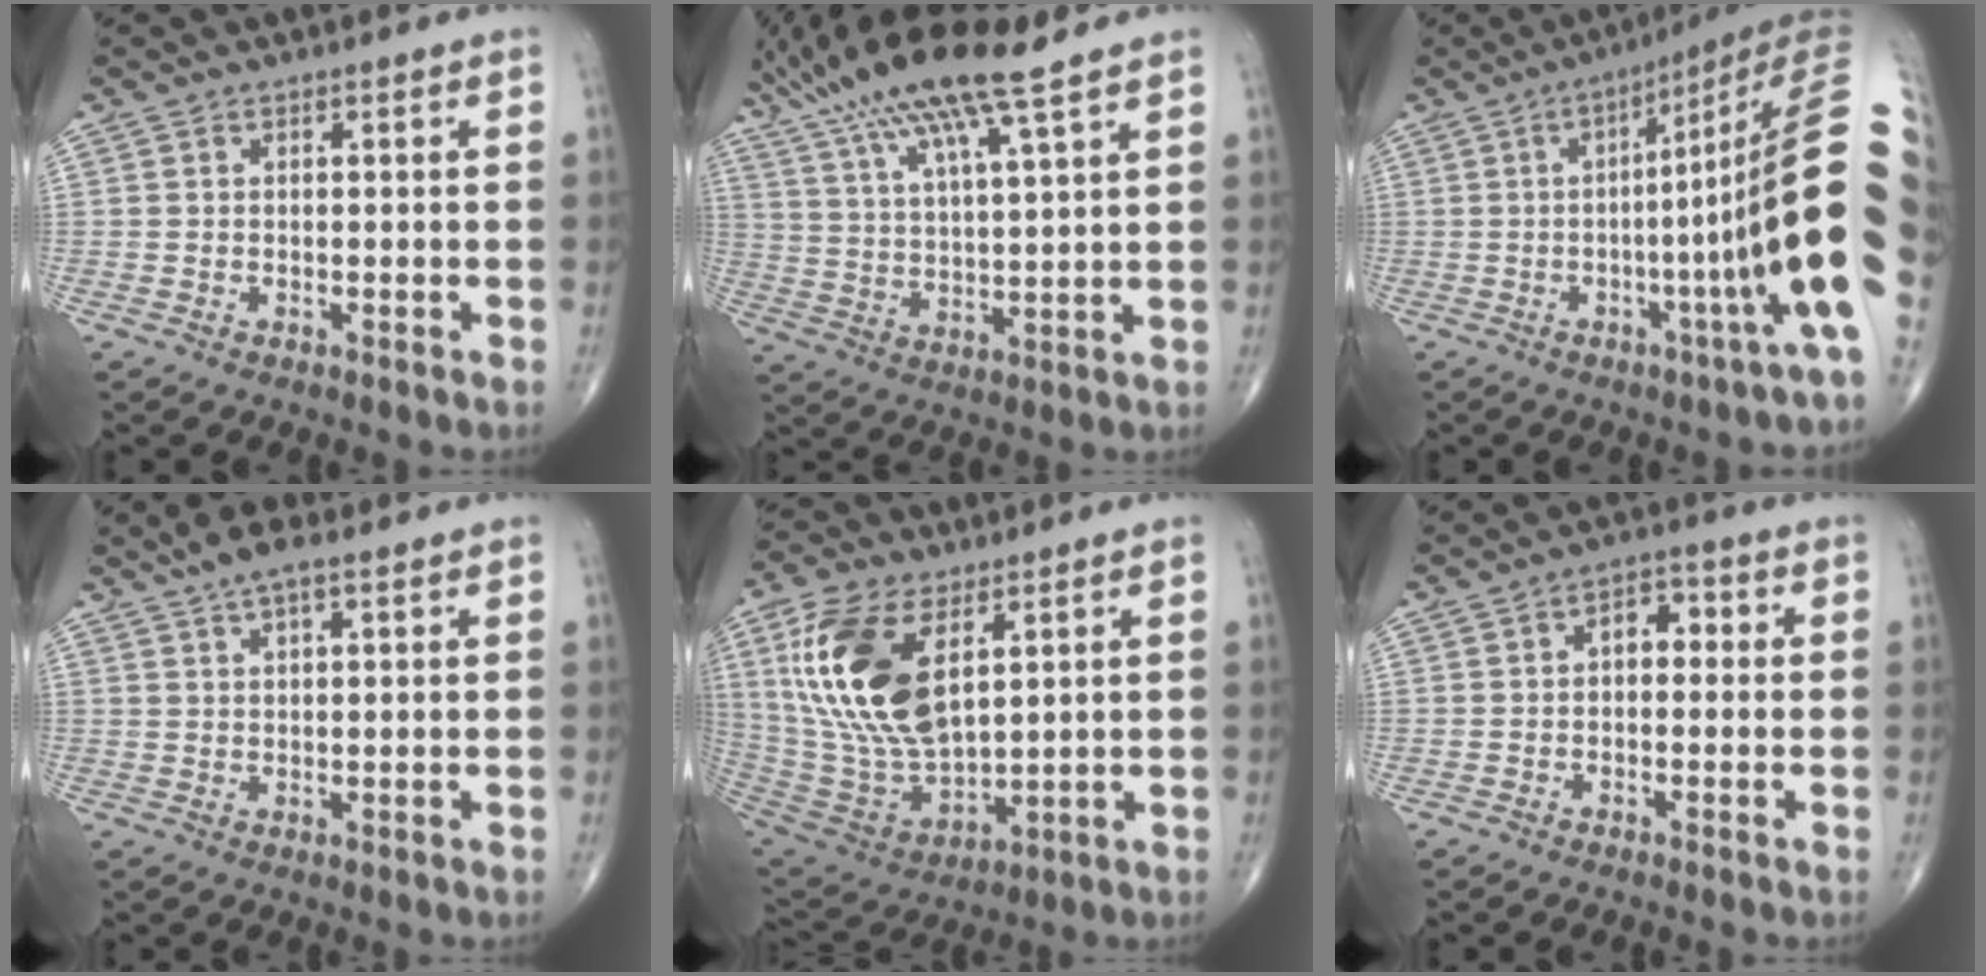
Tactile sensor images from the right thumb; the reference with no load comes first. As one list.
[{"total": 17.1, "force": [11.2, 2.4, 12.6], "torque": [-0.242, -0.018, 0.210]}, {"total": 20.9, "force": [-0.7, 0.9, 20.9], "torque": [-0.228, 0.027, -0.015]}, {"total": 5.4, "force": [3.8, 1.7, 3.5], "torque": [-0.063, 0.001, 0.067]}, {"total": 20.2, "force": [7.0, 10.1, 16.0], "torque": [-0.315, -0.031, 0.142]}, {"total": 4.4, "force": [0.4, 2.9, 3.3], "torque": [-0.029, 0.015, -0.004]}]